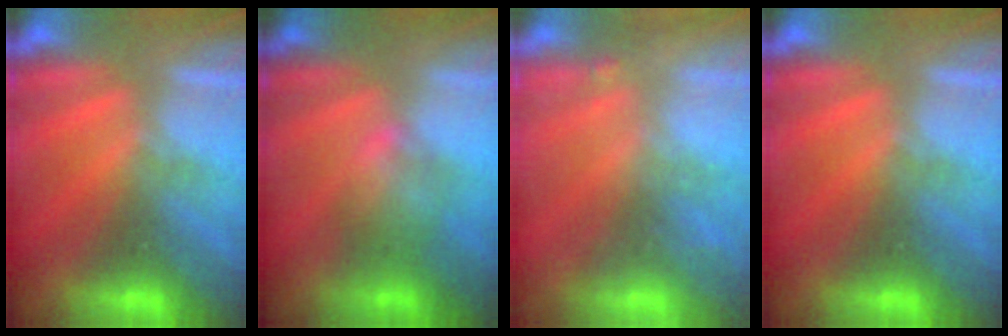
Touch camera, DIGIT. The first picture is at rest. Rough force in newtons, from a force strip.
{"total": 2.0}
{"total": 6.0}
{"total": 0.0}